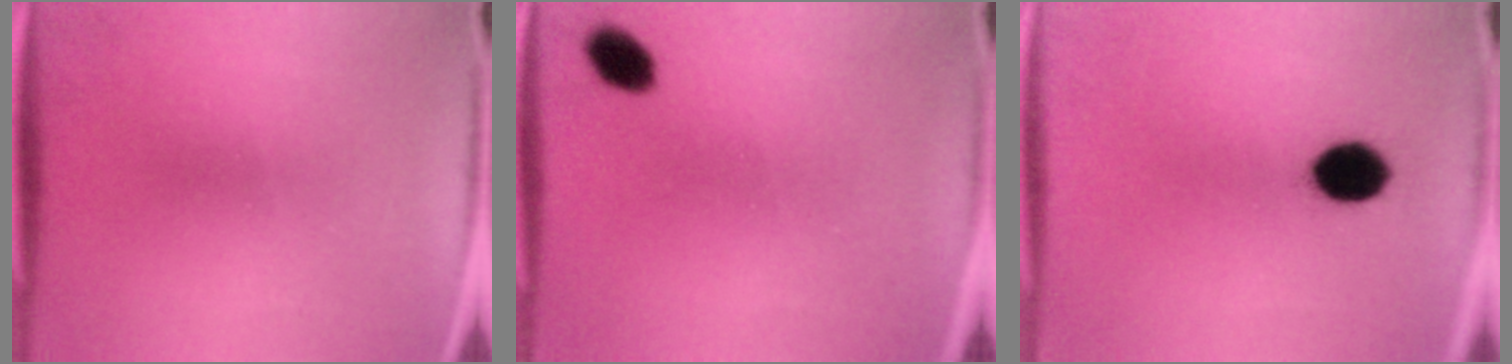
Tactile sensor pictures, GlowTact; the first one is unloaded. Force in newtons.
{"total": 4.2}
{"total": 8.6}